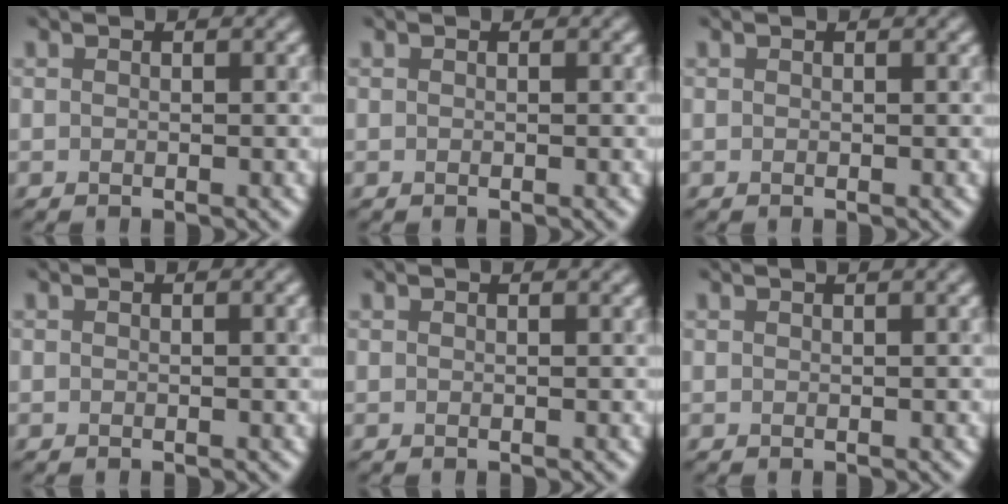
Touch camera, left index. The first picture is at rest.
{"total": 0.0}
{"total": 0.0}
{"total": 0.8, "force": [0.1, 0.4, 0.7], "torque": [-0.009, -0.002, 0.004]}
{"total": 0.5, "force": [0.4, 0.0, 0.3], "torque": [-0.005, -0.003, 0.003]}
{"total": 0.9, "force": [0.6, 0.0, 0.7], "torque": [-0.007, 0.000, 0.004]}